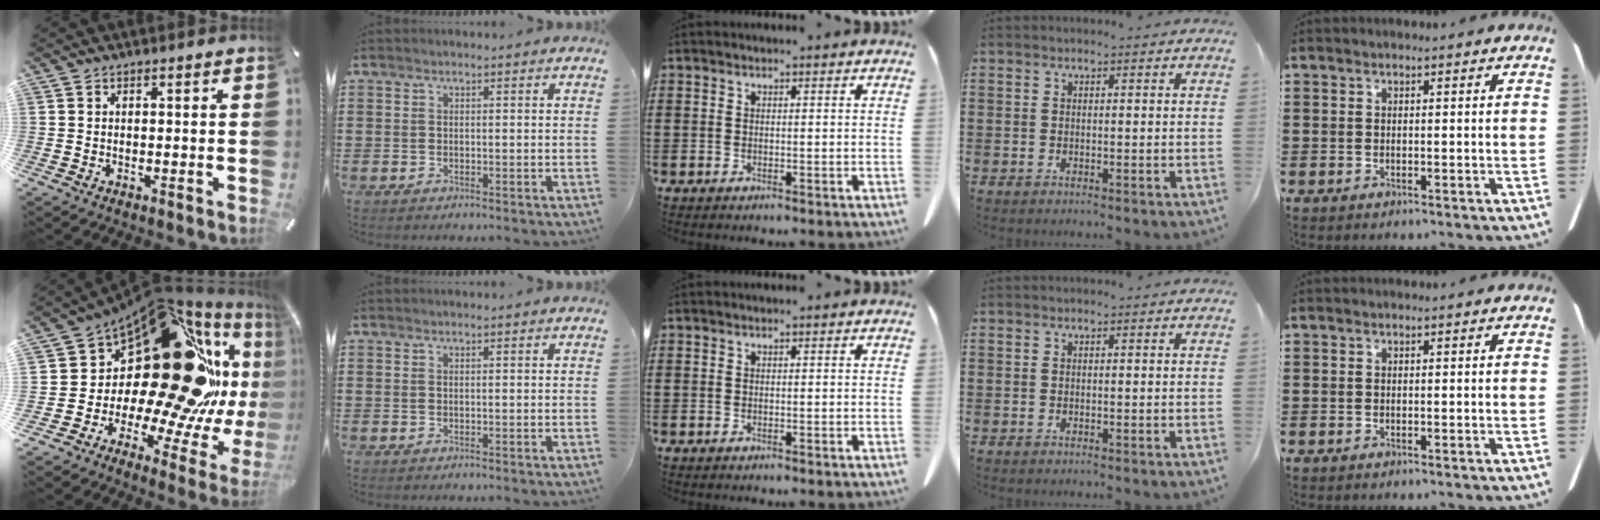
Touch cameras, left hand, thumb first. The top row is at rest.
{"thumb": {"total": 29.8, "force": [9.1, 16.7, 23.0], "torque": [-0.330, -0.130, 0.198]}}